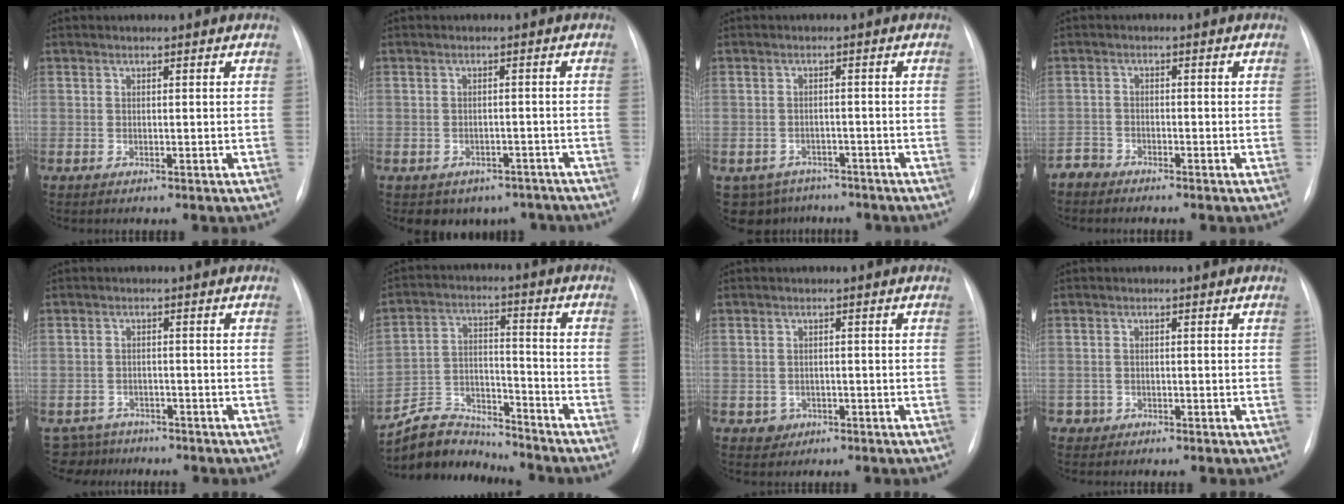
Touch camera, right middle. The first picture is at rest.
{"total": 6.4, "force": [-5.0, 4.0, 0.8], "torque": [0.002, 0.018, -0.055]}
{"total": 6.7, "force": [-5.0, 4.4, 0.6], "torque": [-0.007, 0.012, -0.062]}
{"total": 2.0, "force": [-1.9, 0.5, -0.5], "torque": [0.014, -0.004, -0.038]}
{"total": 4.6, "force": [-4.0, 2.0, -1.1], "torque": [0.025, 0.006, -0.066]}
{"total": 10.3, "force": [-10.1, 2.0, 0.0], "torque": [-0.006, 0.026, -0.186]}
{"total": 1.8, "force": [-0.8, 1.6, 0.2], "torque": [0.001, 0.007, -0.009]}
{"total": 1.2, "force": [-0.6, 1.0, -0.3], "torque": [0.004, 0.006, -0.011]}